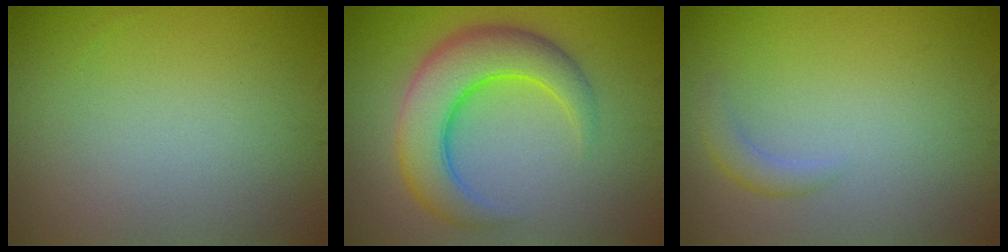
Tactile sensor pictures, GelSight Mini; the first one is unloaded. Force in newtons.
{"total": 7.5, "press": 7.5, "slide": 0.1}
{"total": 1.4, "press": 1.4, "slide": 0.1}